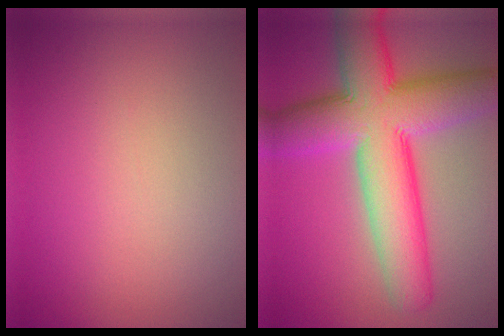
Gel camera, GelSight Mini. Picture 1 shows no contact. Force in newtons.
{"total": 12.3, "press": 12.3, "slide": 0.3}